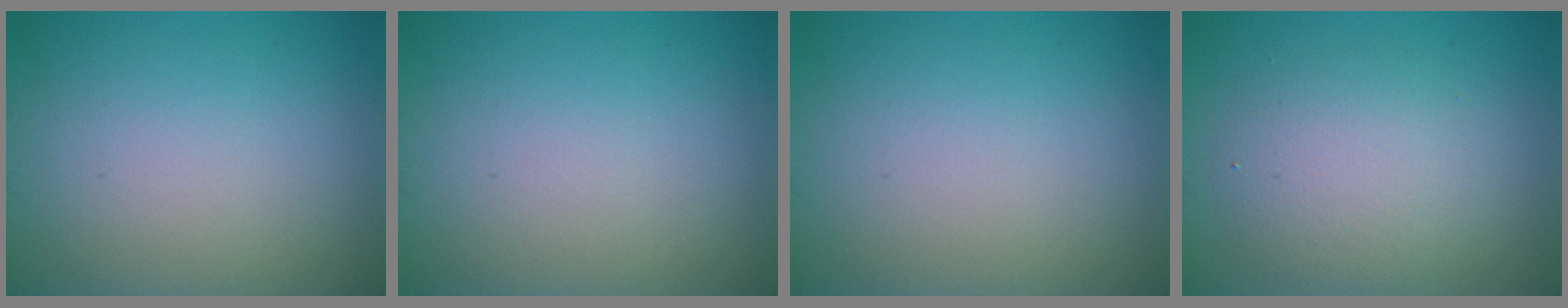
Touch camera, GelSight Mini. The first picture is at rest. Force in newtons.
{"total": 0.0}
{"total": 0.0}
{"total": 4.0, "press": 4.0, "slide": 0.3}